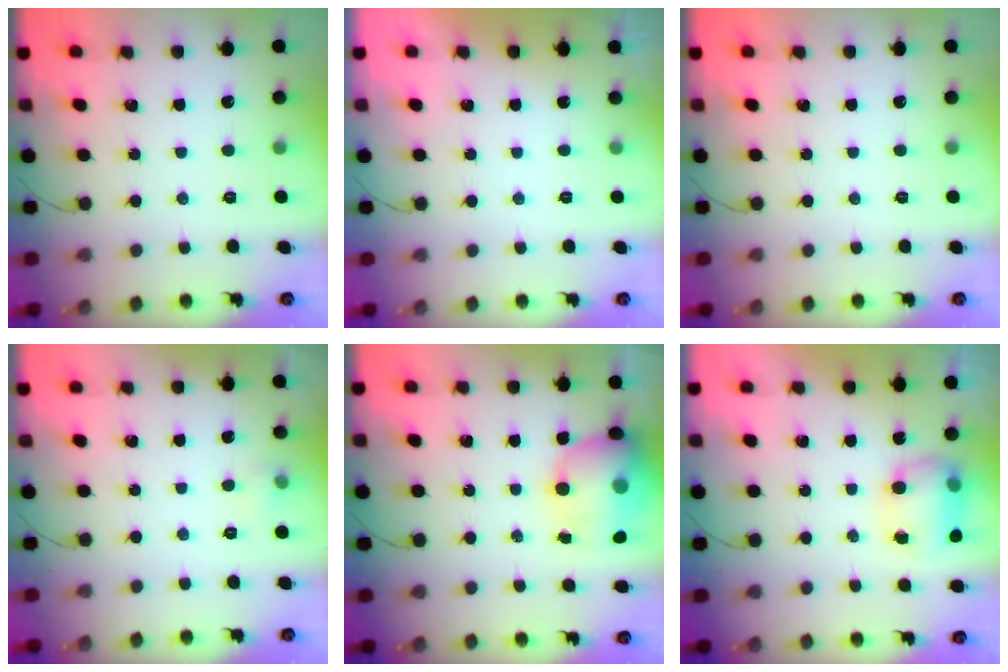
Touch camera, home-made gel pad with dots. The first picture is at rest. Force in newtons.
{"total": 0.0}
{"total": 0.0}
{"total": 3.6, "press": 3.4, "slide": 1.0}
{"total": 15.2, "press": 14.7, "slide": 3.8}
{"total": 8.0, "press": 8.0, "slide": 0.5}